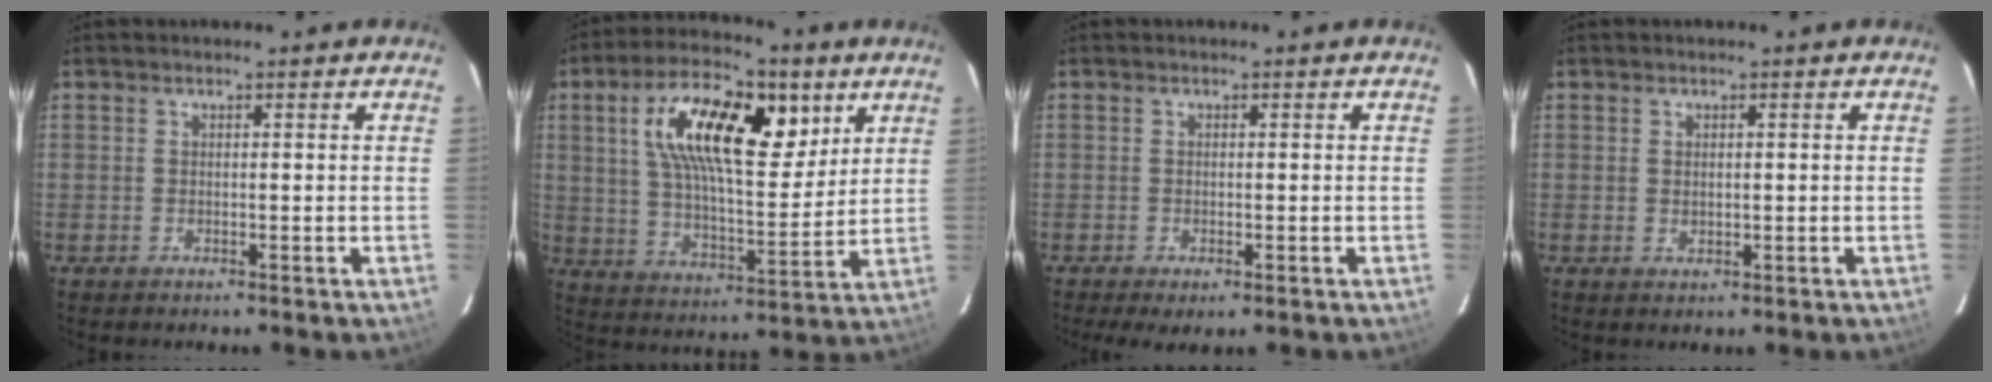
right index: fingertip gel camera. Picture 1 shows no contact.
{"total": 19.3, "force": [7.8, 8.5, 15.5], "torque": [-0.276, 0.023, 0.126]}
{"total": 3.1, "force": [-1.8, 1.1, 2.4], "torque": [-0.049, -0.013, -0.026]}
{"total": 1.1, "force": [0.2, 0.8, 0.7], "torque": [-0.011, 0.001, 0.005]}